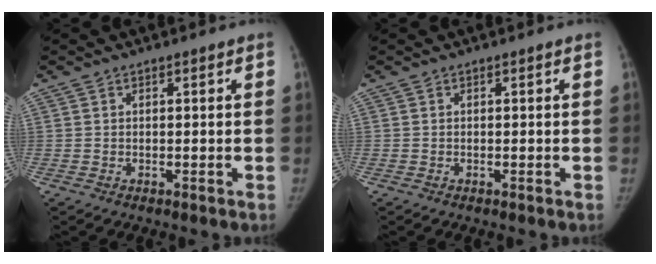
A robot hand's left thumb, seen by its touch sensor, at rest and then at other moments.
{"total": 0.0}